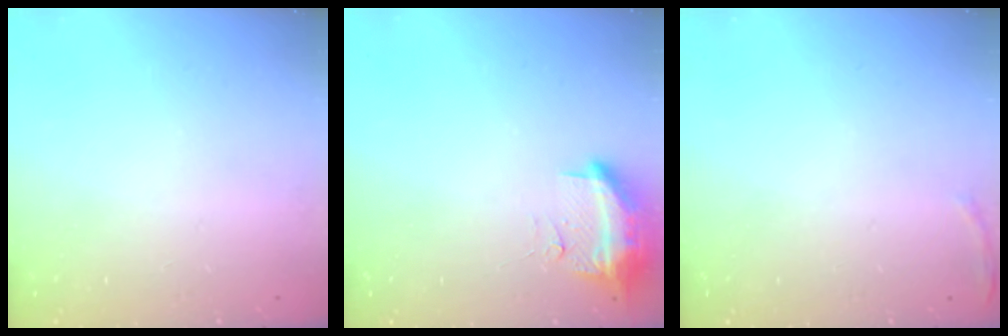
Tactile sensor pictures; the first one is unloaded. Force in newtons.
{"total": 11.3, "press": 10.3, "slide": 4.7}
{"total": 5.2, "press": 5.1, "slide": 1.2}